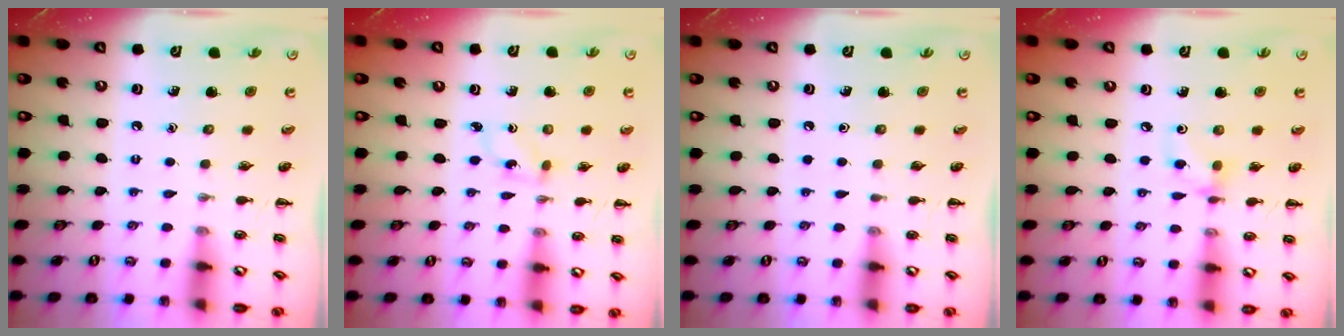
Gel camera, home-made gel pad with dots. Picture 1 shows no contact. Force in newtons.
{"total": 2.5, "press": 2.3, "slide": 1.0}
{"total": 0.0}
{"total": 4.5, "press": 4.4, "slide": 0.8}